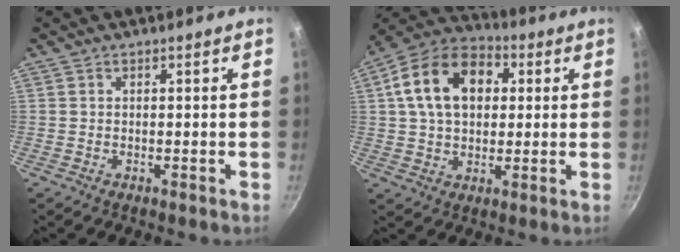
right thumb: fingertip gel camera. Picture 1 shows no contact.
{"total": 16.5, "force": [3.8, 11.4, 11.3], "torque": [-0.172, 0.023, 0.048]}